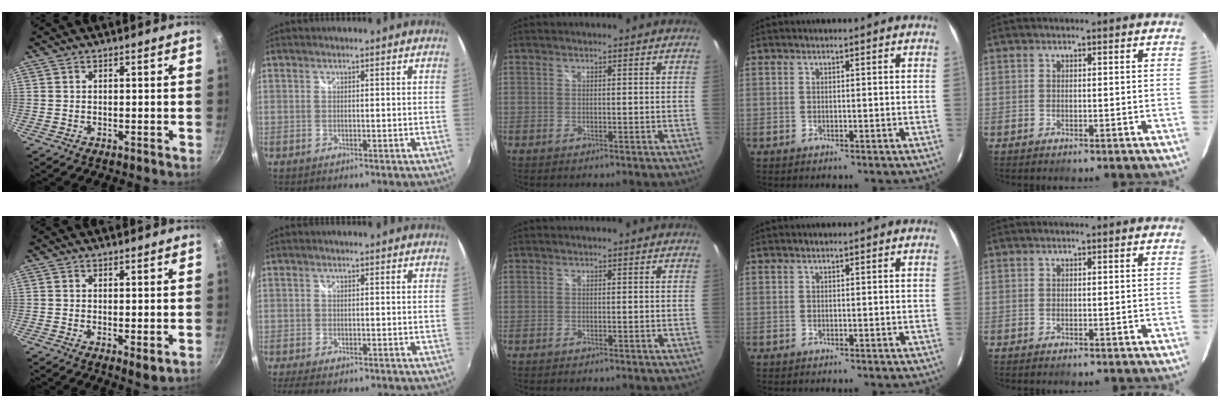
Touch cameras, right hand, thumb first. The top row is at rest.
{"thumb": {"total": 2.6, "force": [0.2, 1.0, 2.4], "torque": [-0.037, -0.013, 0.002]}, "index": {"total": 5.1, "force": [-3.9, 1.6, 2.9], "torque": [-0.072, -0.022, -0.069]}}